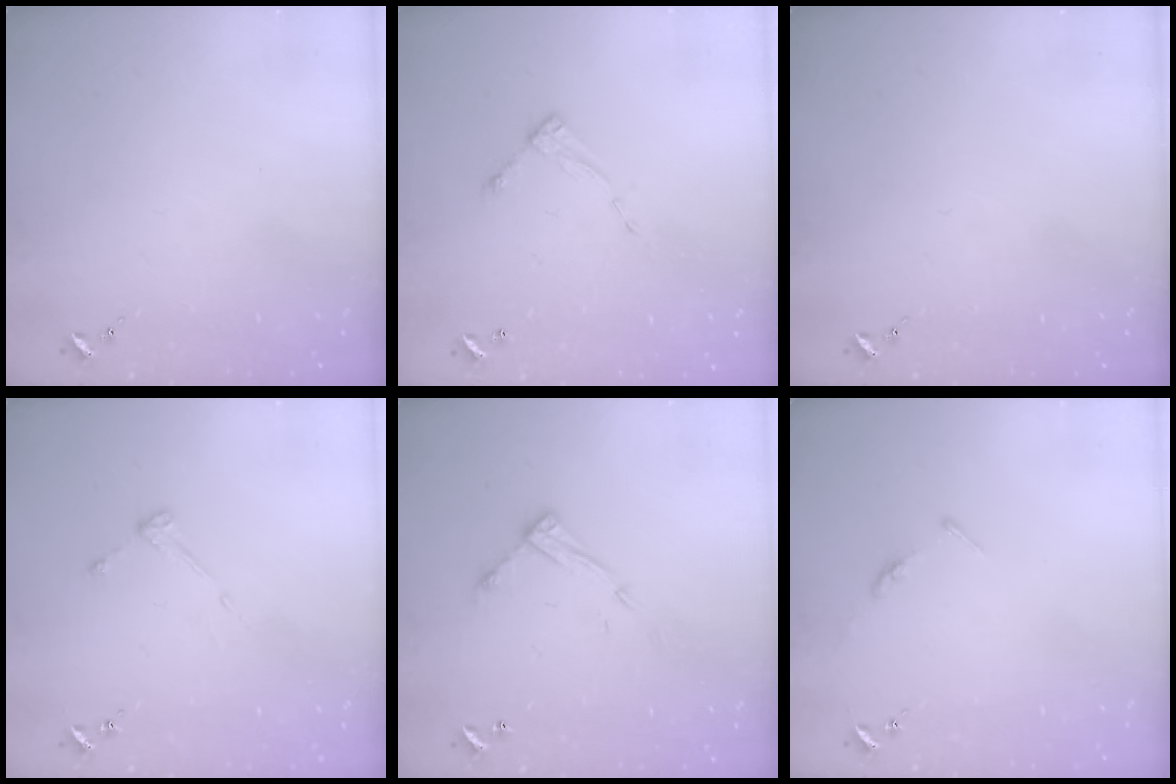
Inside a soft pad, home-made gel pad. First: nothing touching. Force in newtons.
{"total": 6.6, "press": 6.6, "slide": 0.5}
{"total": 0.0}
{"total": 4.2, "press": 4.2, "slide": 0.4}
{"total": 10.0, "press": 9.9, "slide": 0.5}
{"total": 3.4, "press": 3.4, "slide": 0.3}